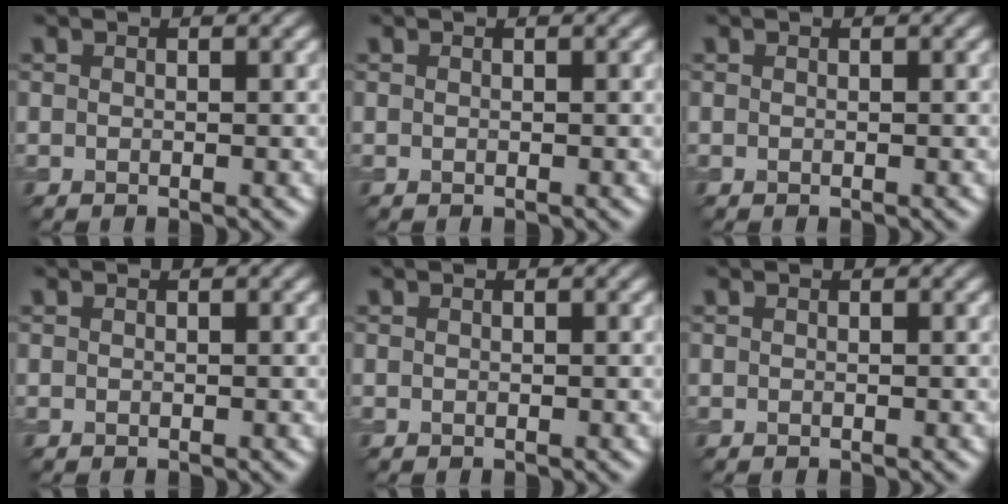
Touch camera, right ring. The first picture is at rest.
{"total": 0.0}
{"total": 0.0}
{"total": 0.0}
{"total": 0.0}
{"total": 0.0}